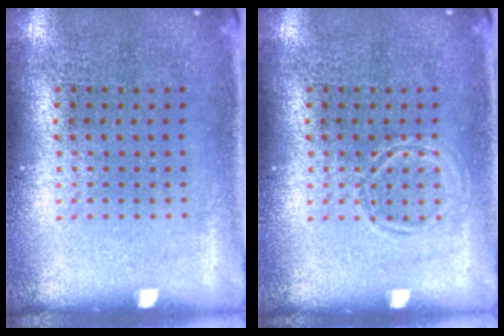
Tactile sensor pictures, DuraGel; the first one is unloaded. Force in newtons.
{"total": 1.0, "press": 1.0, "slide": 0.1}